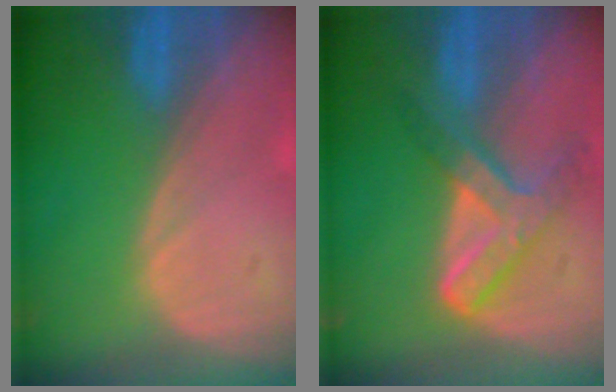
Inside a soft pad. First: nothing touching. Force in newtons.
{"total": 7.3, "press": 6.2, "slide": 3.8}